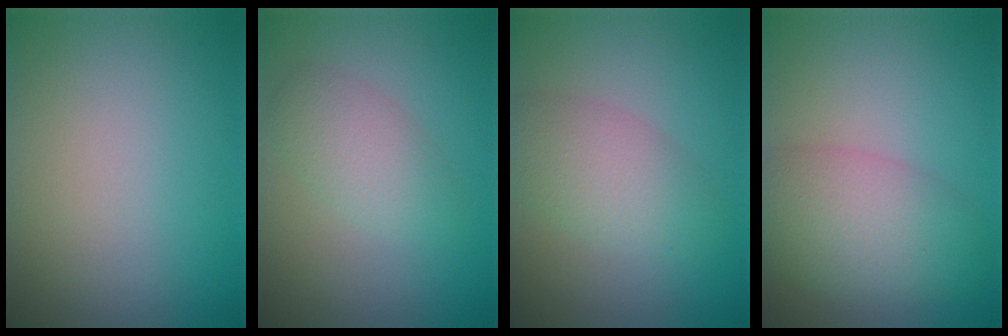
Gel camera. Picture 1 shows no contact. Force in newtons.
{"total": 2.9, "press": 2.9, "slide": 0.2}
{"total": 4.0, "press": 4.0, "slide": 0.1}
{"total": 5.8, "press": 5.8, "slide": 0.2}